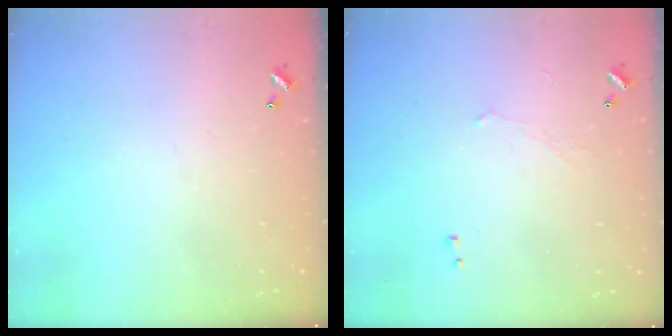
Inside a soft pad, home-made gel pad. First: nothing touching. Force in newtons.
{"total": 0.6, "press": 0.4, "slide": 0.5}